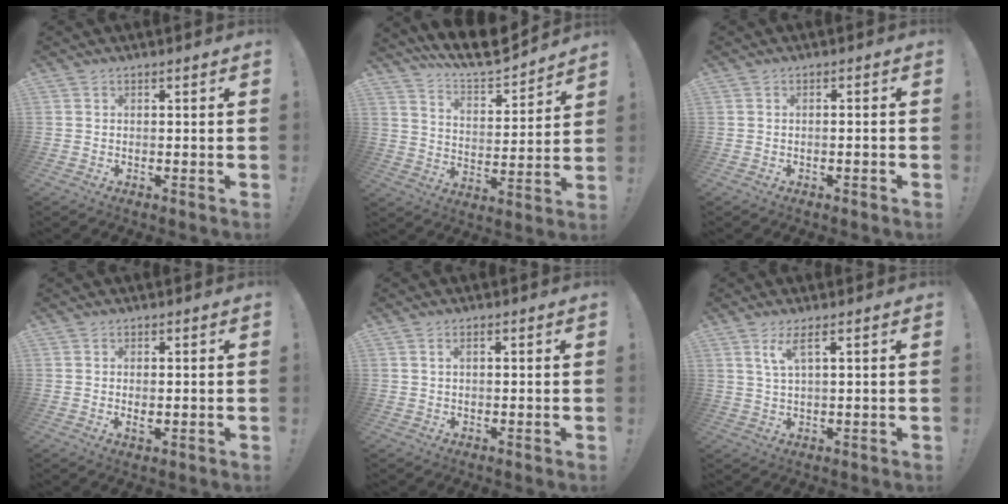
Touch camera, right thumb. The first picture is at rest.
{"total": 11.1, "force": [10.3, 2.1, 3.5], "torque": [-0.074, -0.096, 0.181]}
{"total": 1.3, "force": [-1.1, -0.2, 0.7], "torque": [-0.008, 0.000, -0.019]}
{"total": 1.8, "force": [-0.1, 0.8, 1.6], "torque": [-0.023, 0.000, -0.002]}
{"total": 1.5, "force": [0.4, 0.6, 1.3], "torque": [-0.021, 0.001, 0.005]}
{"total": 4.6, "force": [2.3, 0.7, 3.9], "torque": [-0.073, -0.003, 0.038]}